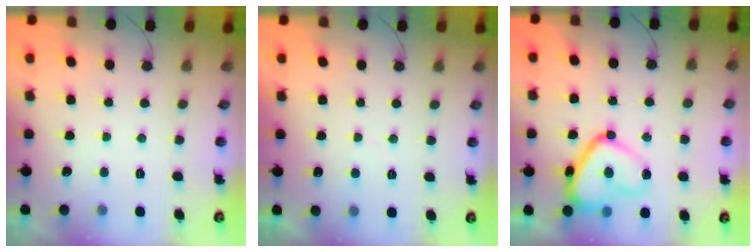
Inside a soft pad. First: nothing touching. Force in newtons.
{"total": 0.0}
{"total": 15.6, "press": 15.5, "slide": 1.5}